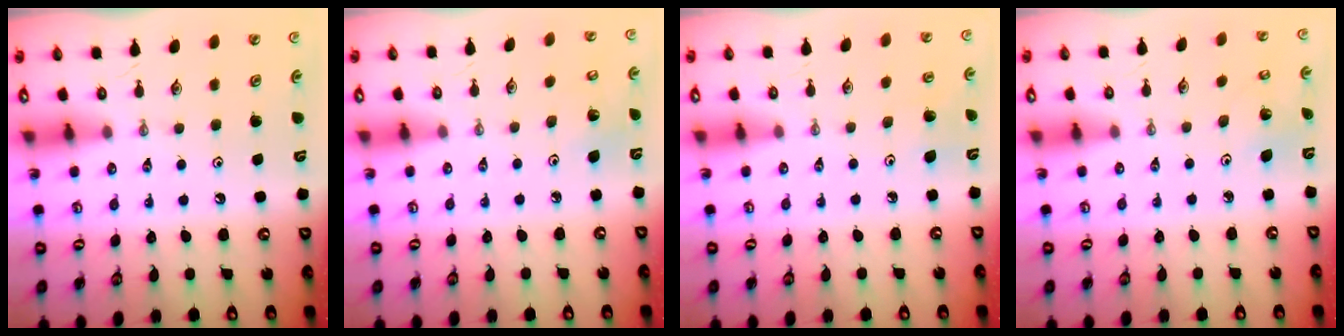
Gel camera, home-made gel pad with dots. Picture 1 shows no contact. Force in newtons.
{"total": 4.7, "press": 4.3, "slide": 1.9}
{"total": 4.4, "press": 4.0, "slide": 1.9}
{"total": 2.3, "press": 2.3, "slide": 0.2}